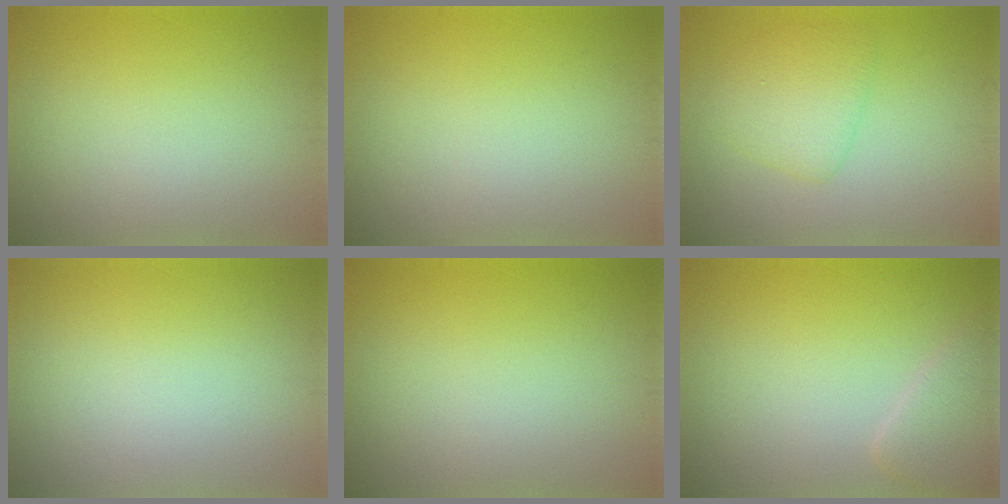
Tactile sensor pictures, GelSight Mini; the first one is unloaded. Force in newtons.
{"total": 0.0}
{"total": 3.0, "press": 3.0, "slide": 0.2}
{"total": 0.0}
{"total": 0.0}
{"total": 2.4, "press": 2.4, "slide": 0.2}